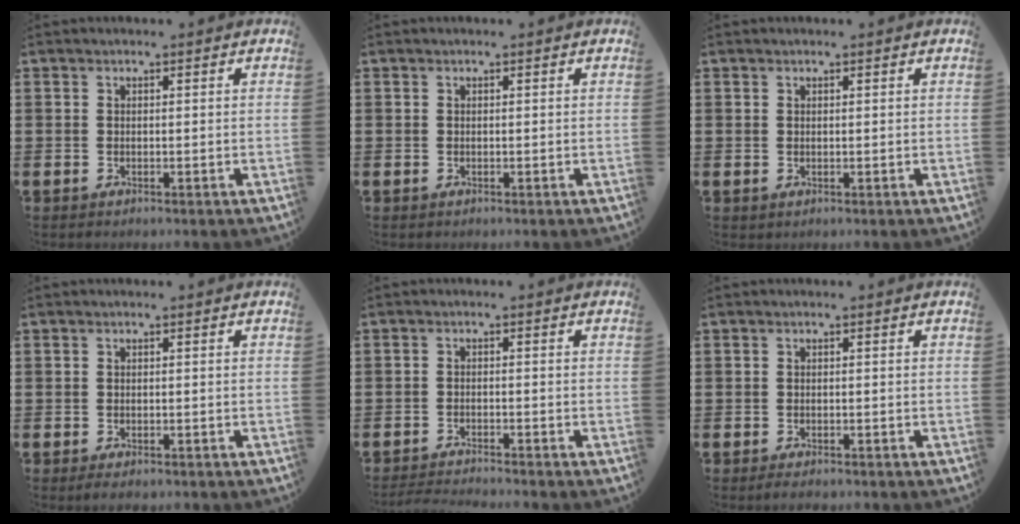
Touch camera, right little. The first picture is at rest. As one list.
[{"total": 0.0}, {"total": 0.0}, {"total": 1.0, "force": [-0.7, 0.3, 0.6], "torque": [-0.012, -0.003, -0.014]}, {"total": 2.1, "force": [-2.0, -0.2, 0.4], "torque": [-0.006, 0.002, -0.042]}, {"total": 1.0, "force": [-0.9, 0.2, 0.5], "torque": [-0.011, -0.001, -0.019]}]